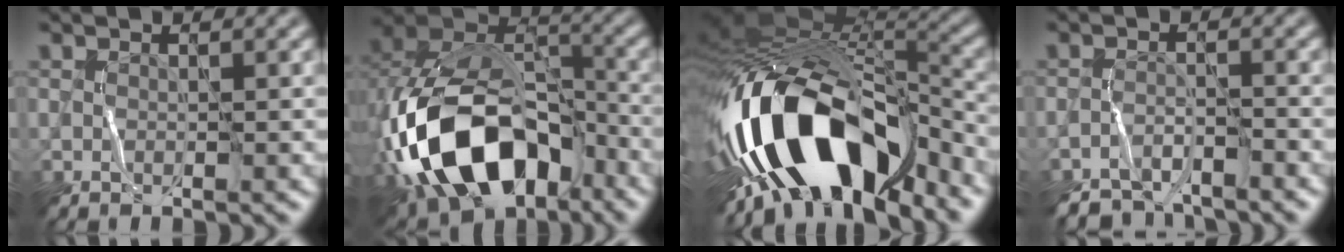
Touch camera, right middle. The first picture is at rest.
{"total": 15.7, "force": [-6.6, 9.2, 10.9], "torque": [-0.199, 0.008, -0.126]}
{"total": 16.1, "force": [-7.1, 7.7, 12.2], "torque": [-0.216, 0.005, -0.118]}
{"total": 3.4, "force": [-3.3, 0.6, 0.4], "torque": [-0.005, 0.000, -0.062]}